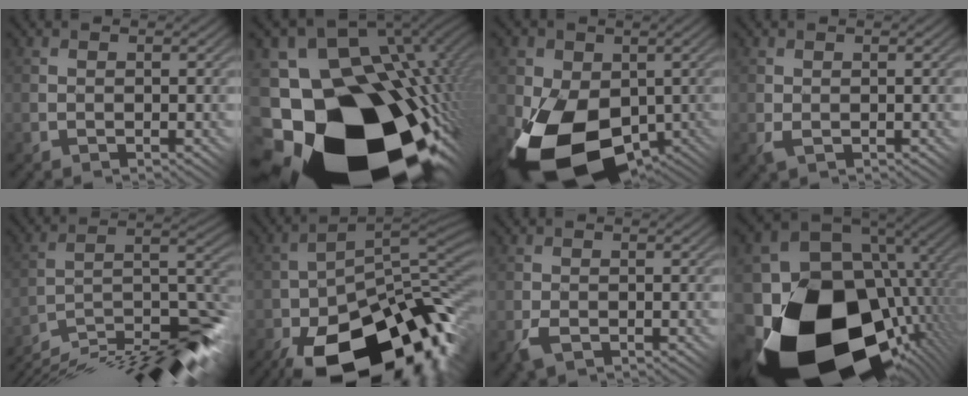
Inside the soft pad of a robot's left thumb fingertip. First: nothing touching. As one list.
[{"total": 22.1, "force": [-9.7, 14.0, 14.1], "torque": [-0.238, -0.059, -0.111]}, {"total": 16.0, "force": [-5.0, 10.5, 11.0], "torque": [-0.225, -0.030, -0.087]}, {"total": 1.2, "force": [-0.4, 0.8, 0.9], "torque": [-0.024, -0.005, -0.007]}, {"total": 14.7, "force": [-11.8, 1.6, 8.6], "torque": [-0.157, 0.011, -0.202]}, {"total": 19.4, "force": [-11.2, 8.7, 13.2], "torque": [-0.208, -0.033, -0.166]}, {"total": 2.2, "force": [-1.1, 1.3, 1.2], "torque": [-0.029, -0.006, -0.027]}, {"total": 21.2, "force": [-6.9, 14.3, 14.2], "torque": [-0.328, -0.077, -0.072]}]